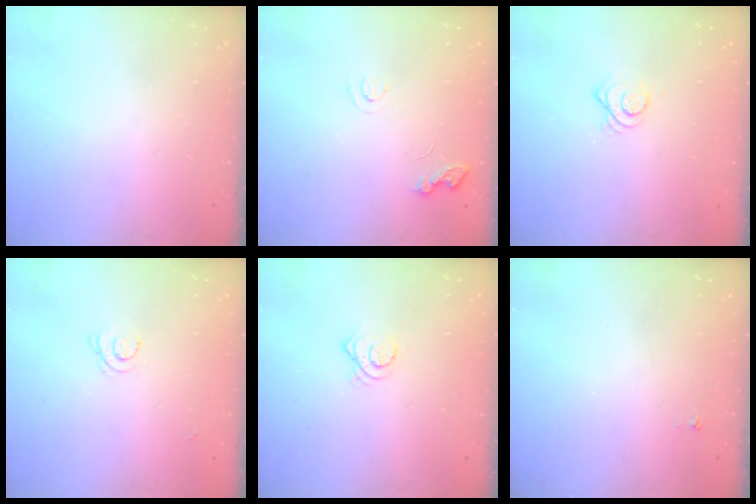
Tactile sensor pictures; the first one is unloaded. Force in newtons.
{"total": 4.7, "press": 4.7, "slide": 0.5}
{"total": 3.6, "press": 3.6, "slide": 0.1}
{"total": 3.4, "press": 3.4, "slide": 0.5}
{"total": 3.5, "press": 3.5, "slide": 0.1}
{"total": 2.9, "press": 2.9, "slide": 0.4}